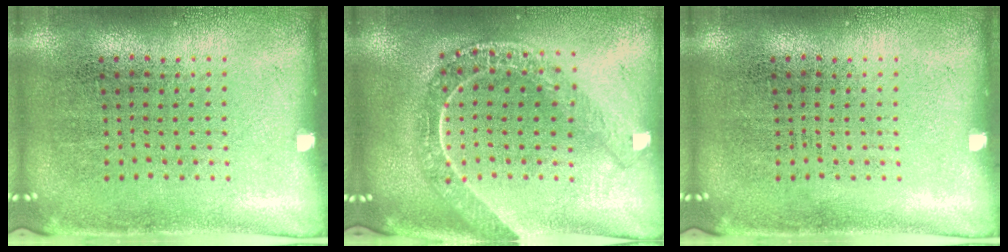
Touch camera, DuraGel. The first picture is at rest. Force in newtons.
{"total": 2.2, "press": 1.8, "slide": 1.2}
{"total": 0.0}